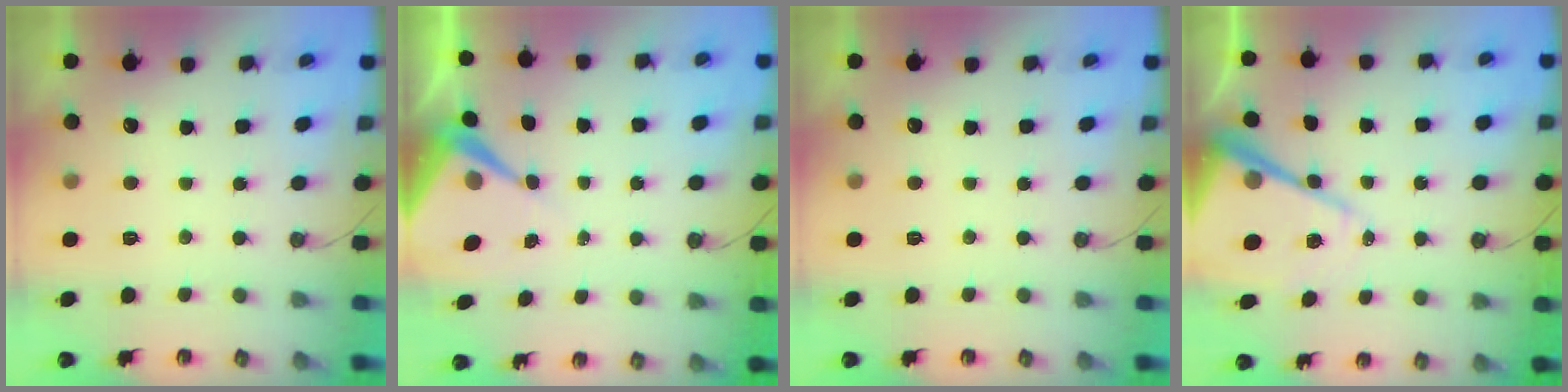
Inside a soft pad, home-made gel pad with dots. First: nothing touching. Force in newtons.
{"total": 7.0, "press": 7.0, "slide": 0.6}
{"total": 0.0}
{"total": 17.0, "press": 16.9, "slide": 1.8}